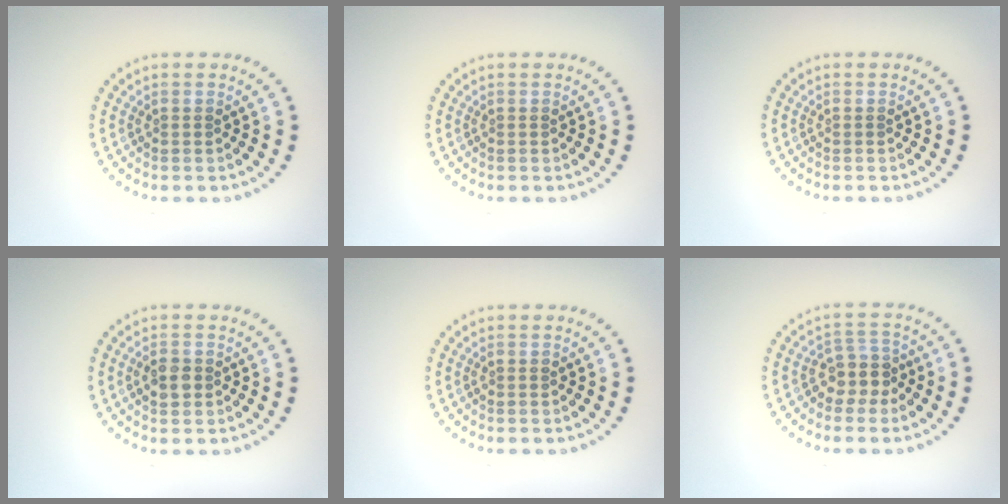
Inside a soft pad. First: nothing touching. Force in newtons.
{"total": 0.0}
{"total": 0.0}
{"total": 1.8, "press": 1.7, "slide": 0.2}
{"total": 0.6, "press": 0.6, "slide": 0.1}
{"total": 2.8, "press": 2.2, "slide": 1.6}